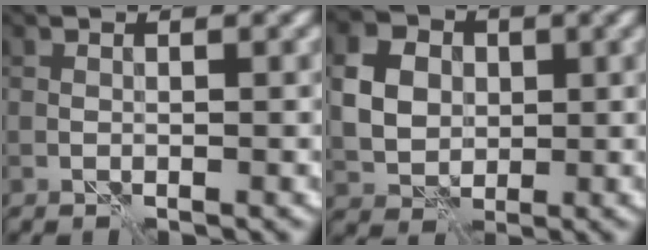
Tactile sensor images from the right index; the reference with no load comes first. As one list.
[{"total": 5.5, "force": [0.7, 4.6, 3.0], "torque": [-0.070, 0.007, 0.010]}]